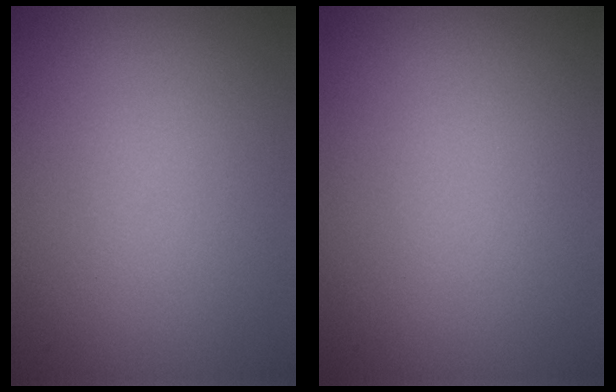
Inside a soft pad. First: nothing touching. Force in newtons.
{"total": 0.0}